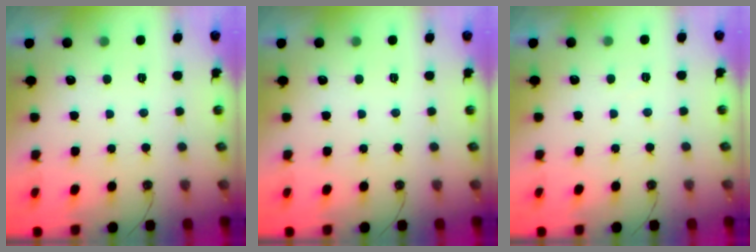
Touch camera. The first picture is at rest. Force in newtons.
{"total": 0.0}
{"total": 3.6, "press": 3.5, "slide": 0.6}